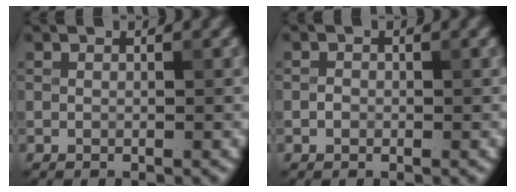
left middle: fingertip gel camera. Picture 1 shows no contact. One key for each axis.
{"total": 0.7, "fx": -0.3, "fy": 0.6, "fz": 0.3, "tx": -0.003, "ty": -0.001, "tz": -0.007}